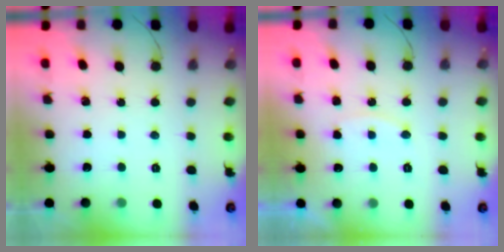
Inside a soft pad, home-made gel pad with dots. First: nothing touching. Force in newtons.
{"total": 8.4, "press": 8.4, "slide": 0.4}